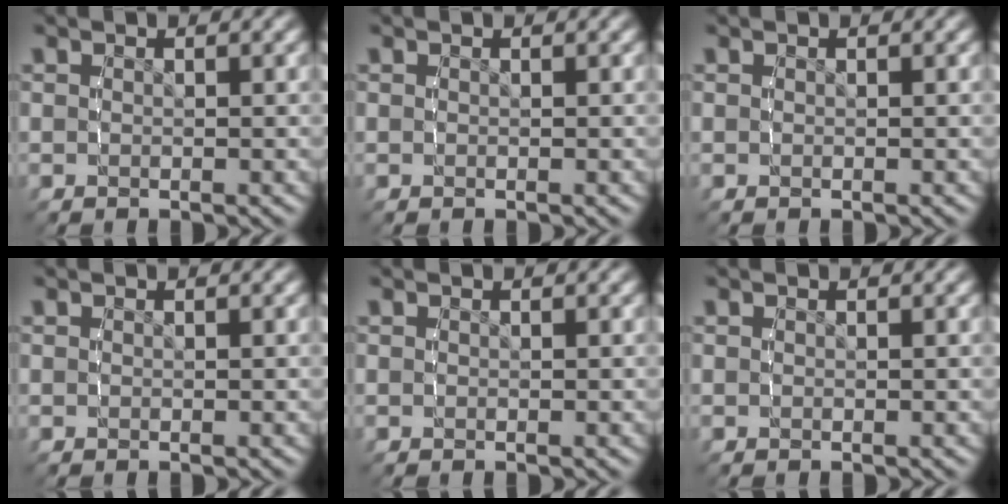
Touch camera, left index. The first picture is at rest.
{"total": 0.0}
{"total": 0.0}
{"total": 0.0}
{"total": 0.0}
{"total": 0.0}